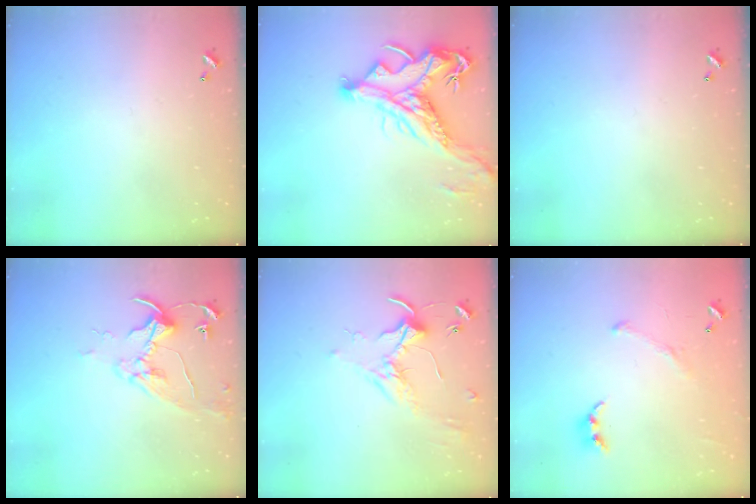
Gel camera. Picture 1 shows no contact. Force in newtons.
{"total": 9.6, "press": 9.4, "slide": 2.0}
{"total": 0.0}
{"total": 8.5, "press": 8.4, "slide": 0.9}
{"total": 1.7, "press": 1.6, "slide": 0.4}
{"total": 2.3, "press": 2.3, "slide": 0.5}